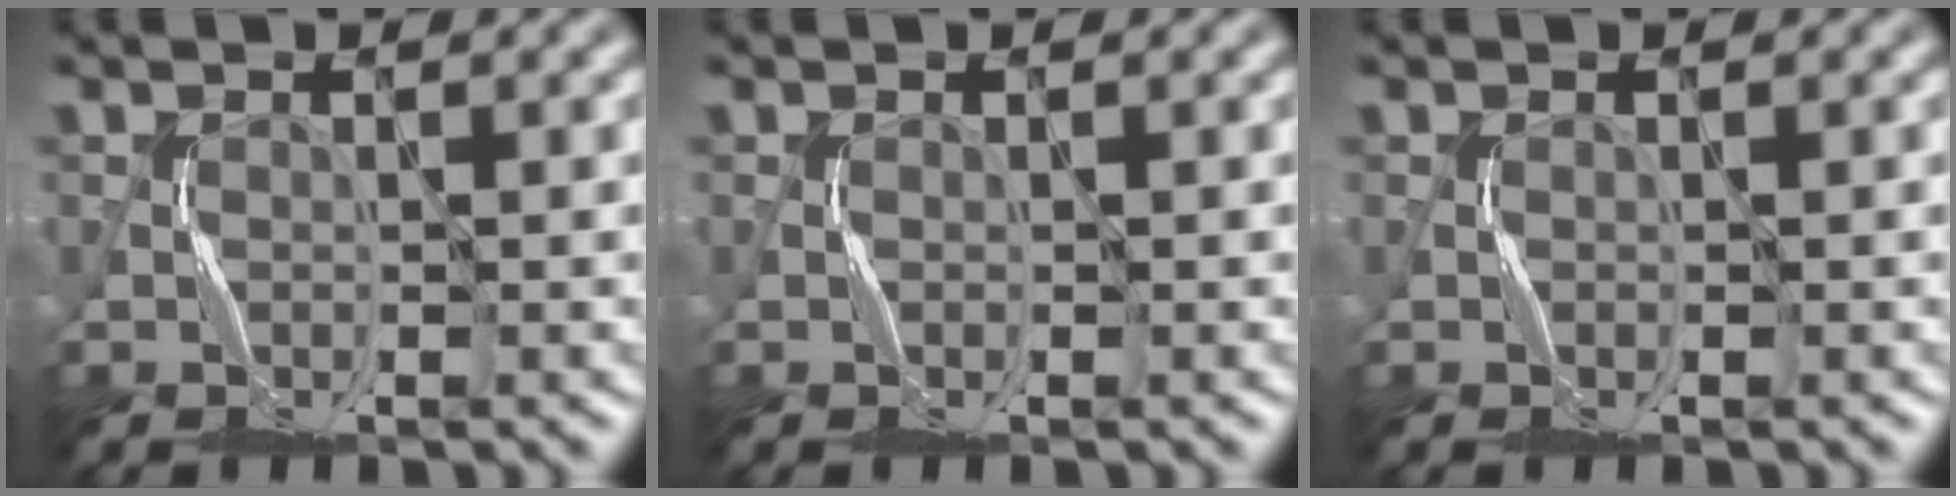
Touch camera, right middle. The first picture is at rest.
{"total": 0.0}
{"total": 0.0}